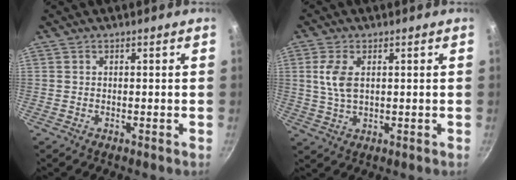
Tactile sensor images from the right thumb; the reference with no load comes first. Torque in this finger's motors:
{"motor_torque": [-0.55, 0.70, 0.27, 0.40, 0.07]}